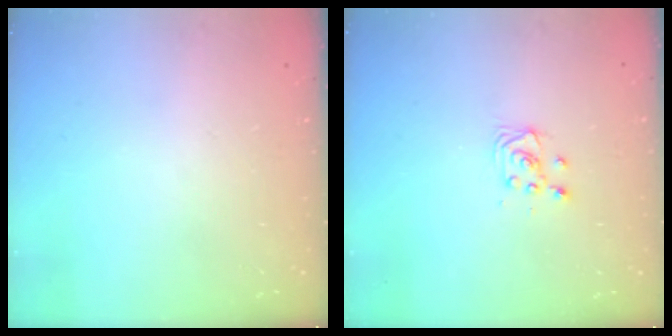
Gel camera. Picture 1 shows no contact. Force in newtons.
{"total": 3.4, "press": 3.4, "slide": 0.4}